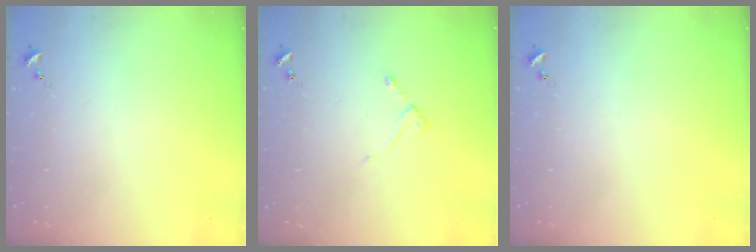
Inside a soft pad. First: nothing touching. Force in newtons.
{"total": 2.8, "press": 2.7, "slide": 0.5}
{"total": 0.0}